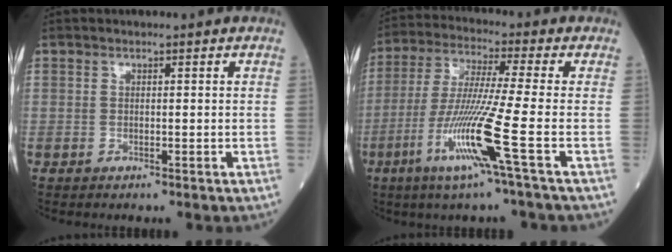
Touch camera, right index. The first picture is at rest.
{"total": 12.5, "force": [-5.0, -2.1, 11.2], "torque": [-0.233, -0.029, -0.102]}